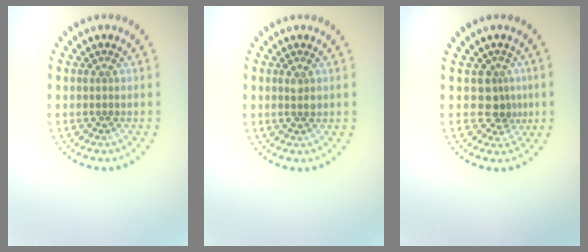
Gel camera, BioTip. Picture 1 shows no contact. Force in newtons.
{"total": 1.0, "press": 1.0, "slide": 0.1}
{"total": 2.4, "press": 1.9, "slide": 1.5}